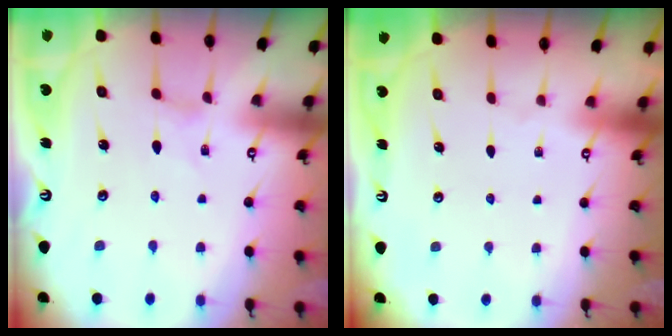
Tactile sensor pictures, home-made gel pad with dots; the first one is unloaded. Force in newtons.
{"total": 0.0}